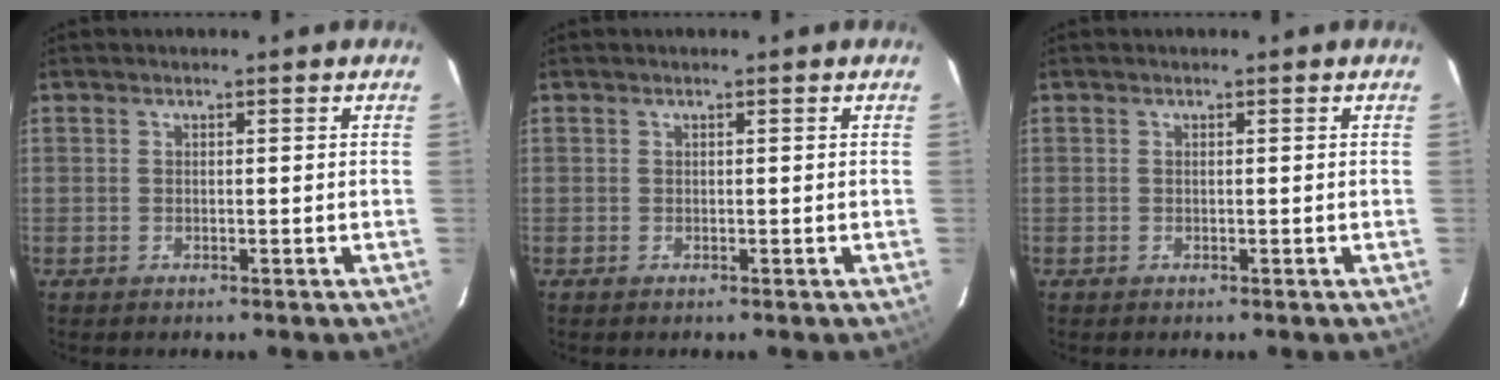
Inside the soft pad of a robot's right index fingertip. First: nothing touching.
{"total": 0.0}
{"total": 0.0}